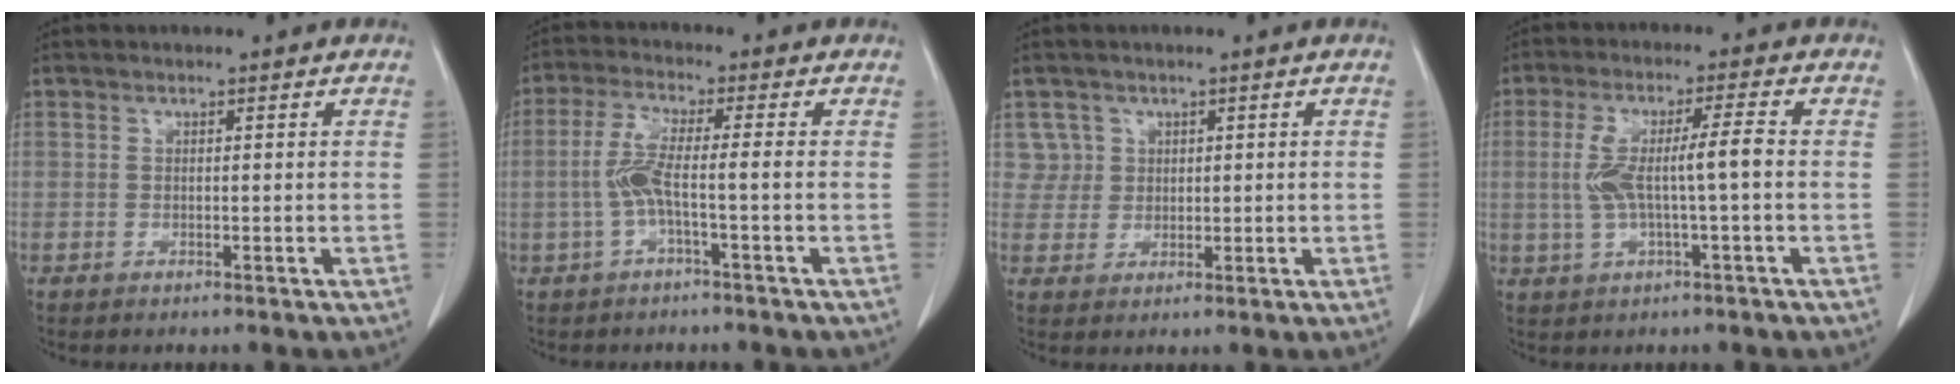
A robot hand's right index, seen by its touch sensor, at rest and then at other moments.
{"total": 4.9, "force": [-0.9, 0.0, 4.8], "torque": [-0.105, 0.011, -0.017]}
{"total": 3.4, "force": [1.6, 3.0, -0.5], "torque": [0.029, 0.009, 0.029]}
{"total": 7.3, "force": [-0.1, 0.6, 7.3], "torque": [-0.149, 0.018, 0.004]}